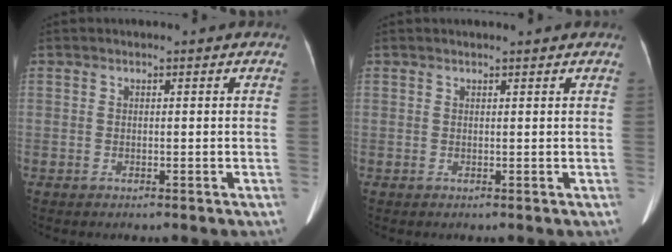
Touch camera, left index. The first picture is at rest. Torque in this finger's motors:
{"motor_torque": [0.01, 0.07, 0.01, 0.01]}